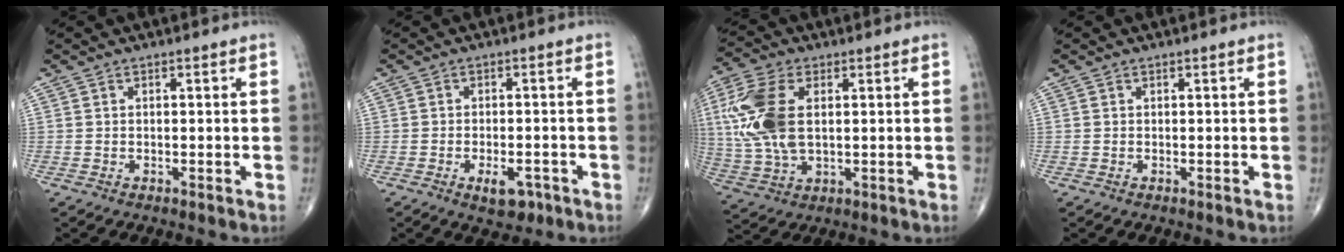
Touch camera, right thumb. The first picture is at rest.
{"total": 4.8, "force": [-2.4, 2.4, 3.4], "torque": [-0.043, 0.007, -0.031]}
{"total": 14.3, "force": [2.4, 7.9, 11.6], "torque": [-0.269, 0.001, 0.050]}
{"total": 0.0}